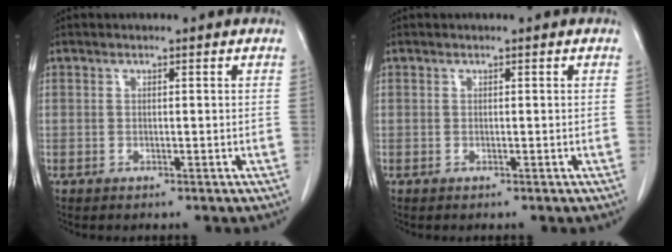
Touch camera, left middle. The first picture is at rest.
{"total": 0.0}